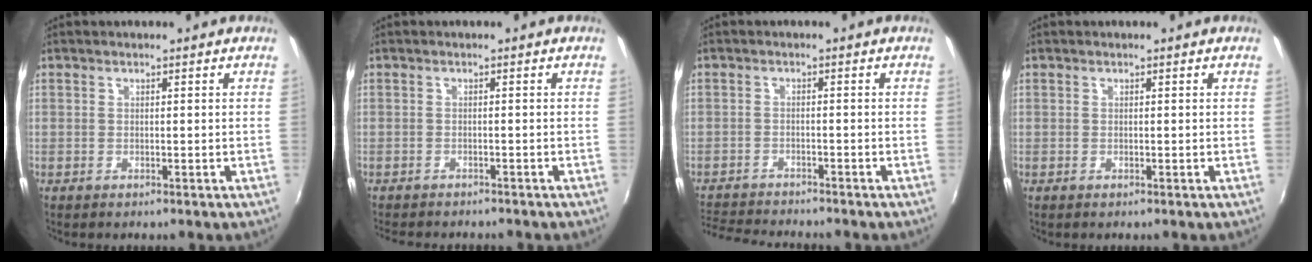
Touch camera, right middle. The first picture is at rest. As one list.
[{"total": 4.9, "force": [-4.5, 1.0, 1.6], "torque": [-0.042, -0.016, -0.069]}, {"total": 7.7, "force": [-7.4, 0.8, 1.9], "torque": [-0.061, -0.011, -0.128]}, {"total": 0.0}]